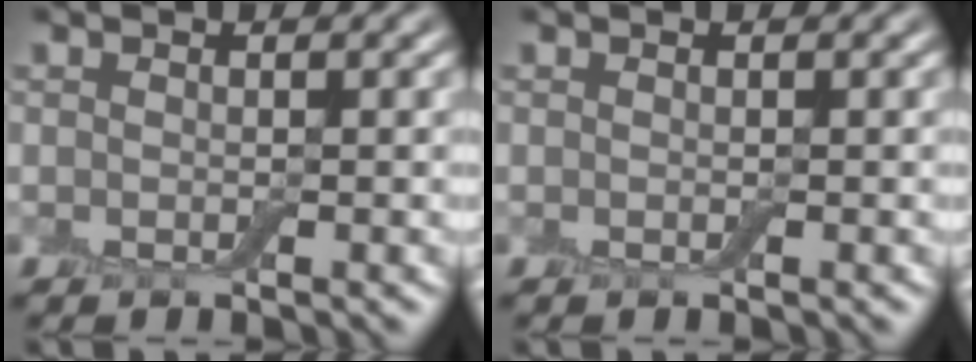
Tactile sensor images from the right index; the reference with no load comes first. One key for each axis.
{"total": 0.0}